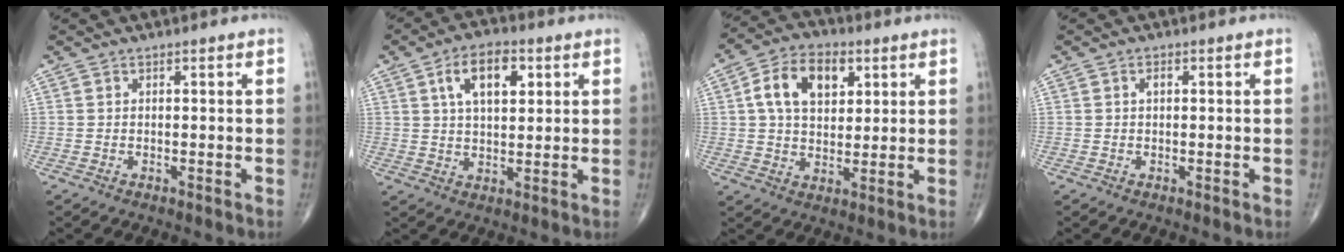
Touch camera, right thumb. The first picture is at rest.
{"total": 9.6, "force": [3.4, 5.0, 7.4], "torque": [-0.109, -0.003, 0.055]}
{"total": 11.9, "force": [3.7, 7.6, 8.4], "torque": [-0.124, 0.002, 0.059]}
{"total": 1.0, "force": [0.2, 0.5, 0.8], "torque": [-0.013, 0.002, 0.002]}